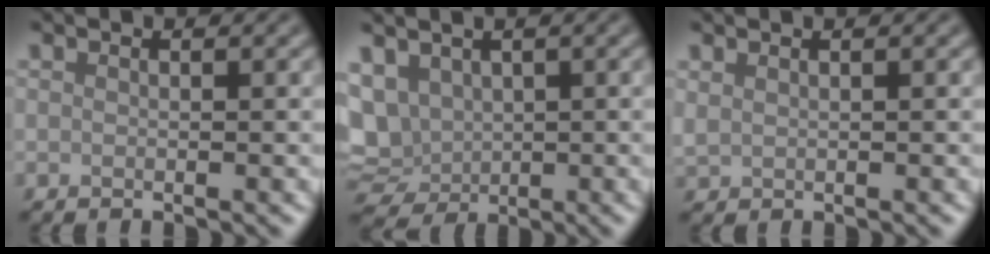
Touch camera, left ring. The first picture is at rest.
{"total": 7.1, "force": [1.0, 5.8, 3.9], "torque": [-0.073, -0.001, 0.029]}
{"total": 0.8, "force": [0.5, 0.6, 0.2], "torque": [-0.002, 0.002, 0.016]}